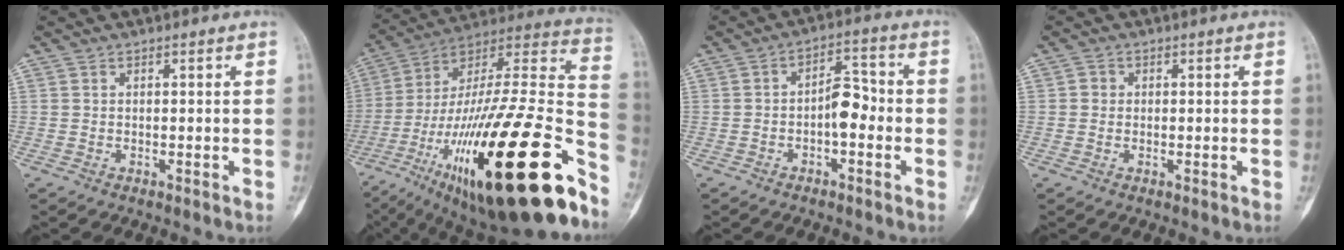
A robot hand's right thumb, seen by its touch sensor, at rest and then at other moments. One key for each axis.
{"total": 40.3, "fx": -19.2, "fy": 9.8, "fz": 34.0, "tx": -0.515, "ty": 0.047, "tz": -0.312}
{"total": 6.4, "fx": -1.4, "fy": 3.3, "fz": 5.2, "tx": -0.064, "ty": 0.030, "tz": -0.030}
{"total": 1.2, "fx": 0.1, "fy": 1.2, "fz": 0.3, "tx": 0.005, "ty": 0.004, "tz": -0.002}